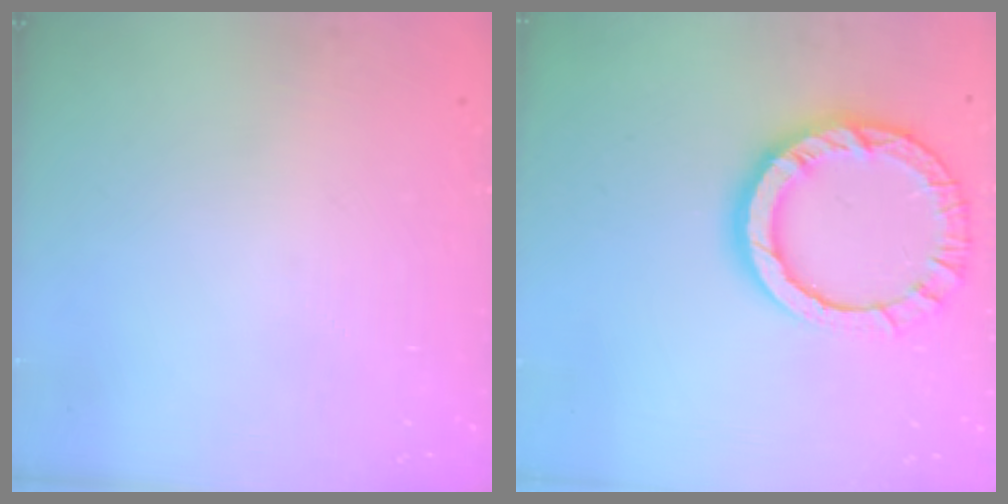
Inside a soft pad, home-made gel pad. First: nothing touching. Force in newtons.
{"total": 13.5, "press": 13.5, "slide": 1.1}